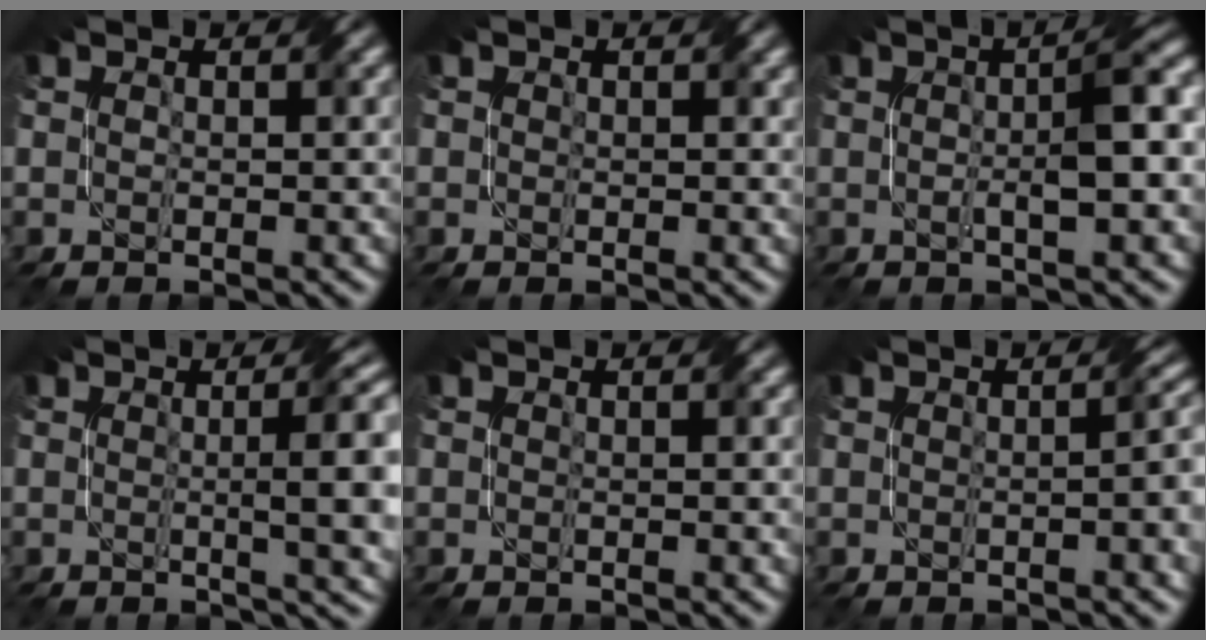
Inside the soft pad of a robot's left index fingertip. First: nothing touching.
{"total": 0.9, "force": [0.5, 0.6, 0.3], "torque": [-0.003, 0.000, 0.007]}
{"total": 5.2, "force": [0.2, 0.8, 5.2], "torque": [-0.076, 0.012, 0.001]}
{"total": 8.0, "force": [0.7, 2.3, 7.6], "torque": [-0.067, 0.009, 0.010]}
{"total": 0.5, "force": [0.2, 0.1, 0.5], "torque": [-0.005, 0.001, 0.003]}
{"total": 4.2, "force": [0.1, 1.5, 4.0], "torque": [-0.026, 0.013, 0.005]}